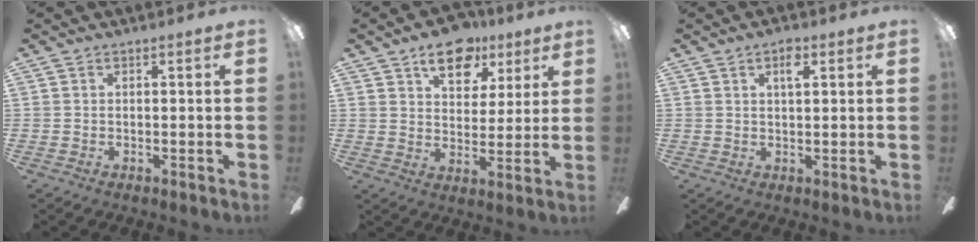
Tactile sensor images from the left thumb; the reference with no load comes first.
{"total": 12.1, "force": [7.6, 7.2, 6.2], "torque": [-0.073, -0.032, 0.131]}
{"total": 3.7, "force": [2.0, 1.4, 2.8], "torque": [-0.038, -0.002, 0.028]}